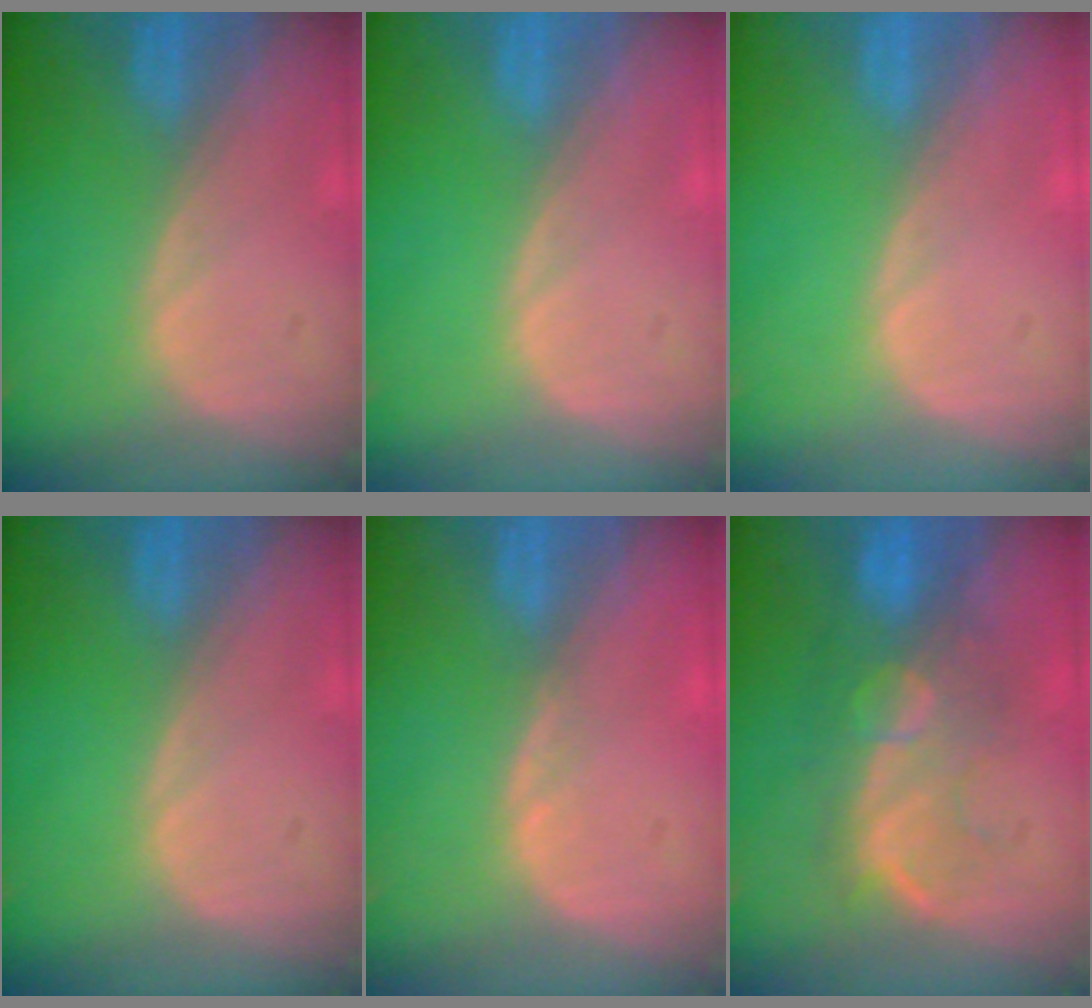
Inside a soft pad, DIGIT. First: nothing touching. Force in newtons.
{"total": 0.0}
{"total": 0.0}
{"total": 0.0}
{"total": 0.7, "press": 0.7, "slide": 0.2}
{"total": 8.8, "press": 8.4, "slide": 2.7}